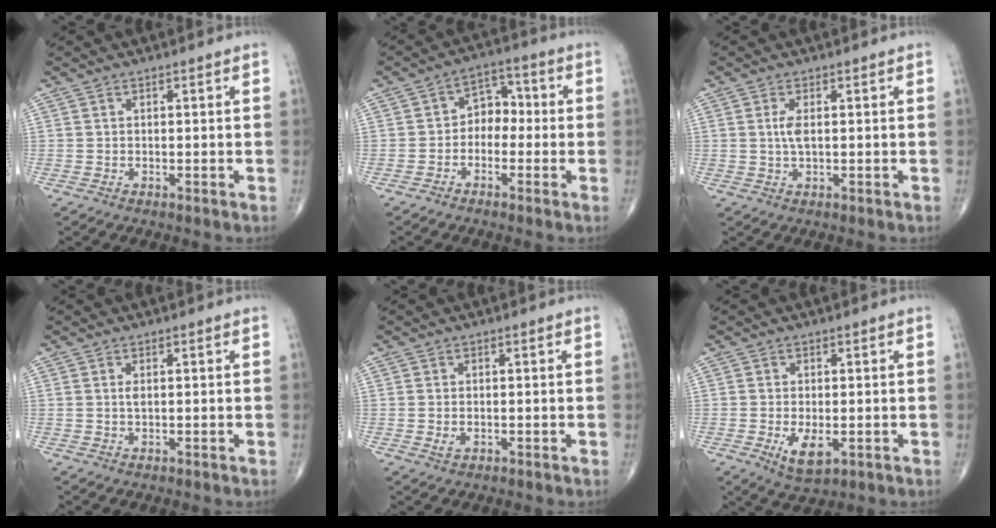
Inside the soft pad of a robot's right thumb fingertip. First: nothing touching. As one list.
[{"total": 5.8, "force": [-1.1, 4.4, 3.6], "torque": [-0.025, 0.031, -0.036]}, {"total": 2.6, "force": [0.4, 0.9, 2.4], "torque": [-0.056, -0.001, 0.009]}, {"total": 1.0, "force": [0.2, 0.4, 0.9], "torque": [-0.019, -0.001, 0.005]}, {"total": 1.5, "force": [-0.3, 0.9, 1.1], "torque": [-0.024, -0.002, -0.004]}, {"total": 5.3, "force": [-1.4, 2.5, 4.5], "torque": [-0.076, -0.011, -0.017]}]